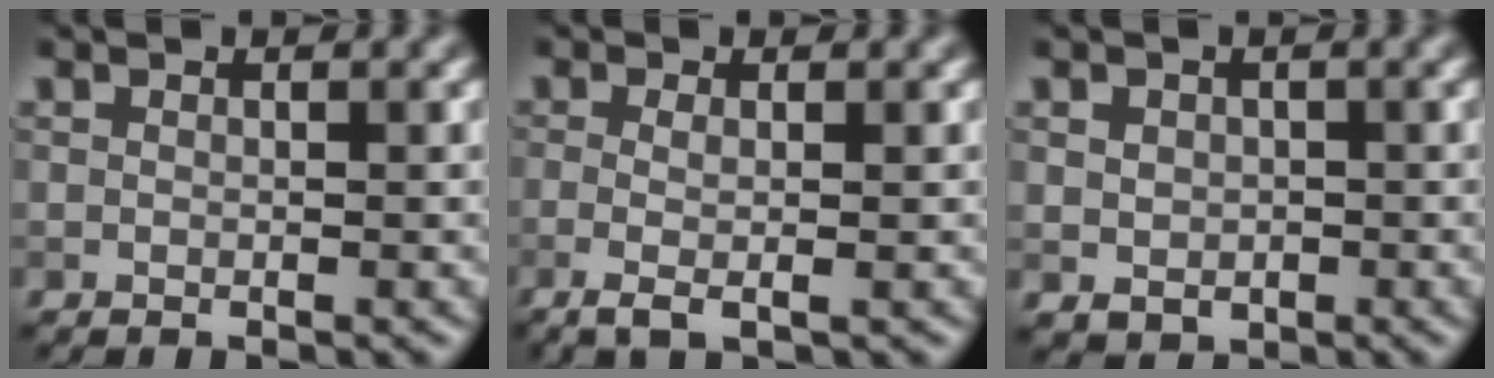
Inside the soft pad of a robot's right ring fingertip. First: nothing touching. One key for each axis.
{"total": 2.7, "fx": -0.4, "fy": 0.9, "fz": 2.5, "tx": -0.039, "ty": -0.005, "tz": -0.010}
{"total": 2.0, "fx": 0.0, "fy": 1.8, "fz": 0.9, "tx": -0.015, "ty": -0.004, "tz": 0.002}